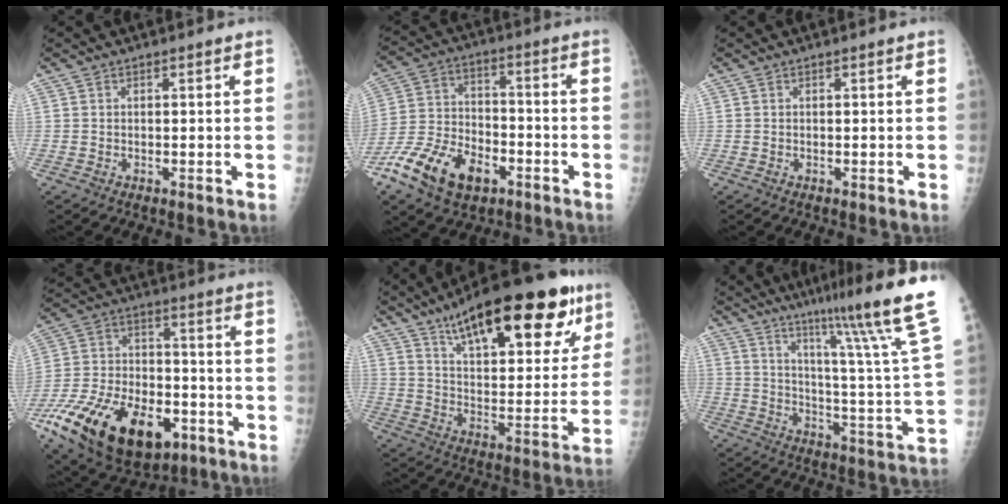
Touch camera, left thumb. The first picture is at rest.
{"total": 16.2, "force": [-8.7, 9.4, 9.9], "torque": [-0.180, 0.037, -0.159]}
{"total": 0.0}
{"total": 27.8, "force": [-13.2, 15.8, 18.7], "torque": [-0.386, 0.024, -0.218]}
{"total": 28.0, "force": [16.6, 9.9, 20.4], "torque": [-0.271, -0.032, 0.252]}
{"total": 22.9, "force": [16.5, -1.0, 15.8], "torque": [-0.214, -0.109, 0.235]}